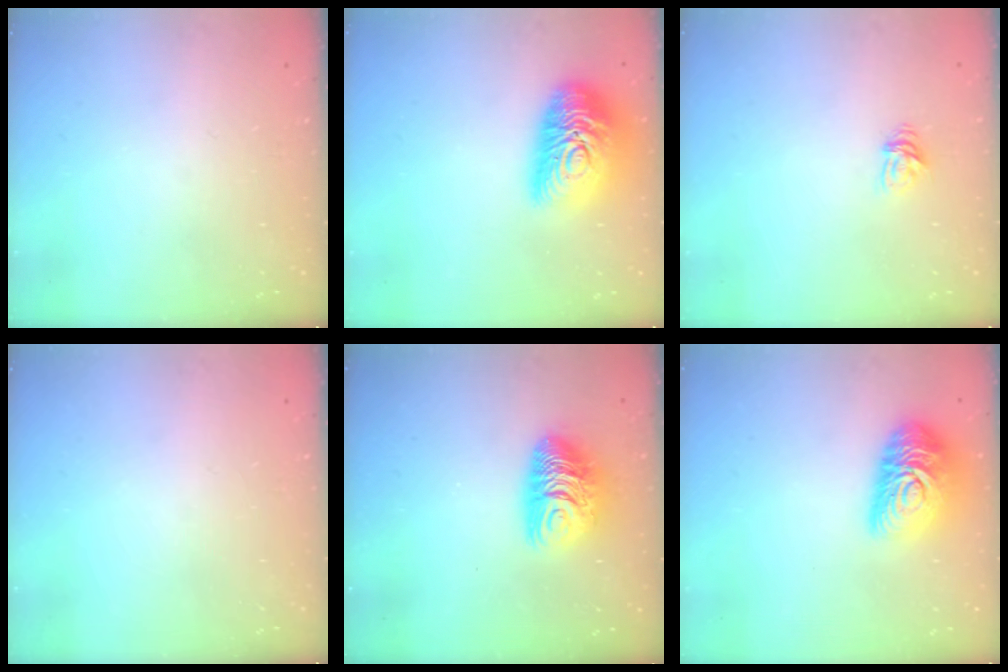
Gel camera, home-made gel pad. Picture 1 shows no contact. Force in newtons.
{"total": 19.1, "press": 19.1, "slide": 1.2}
{"total": 4.9, "press": 4.9, "slide": 0.6}
{"total": 0.0}
{"total": 10.7, "press": 10.6, "slide": 1.0}
{"total": 15.0, "press": 15.0, "slide": 1.0}